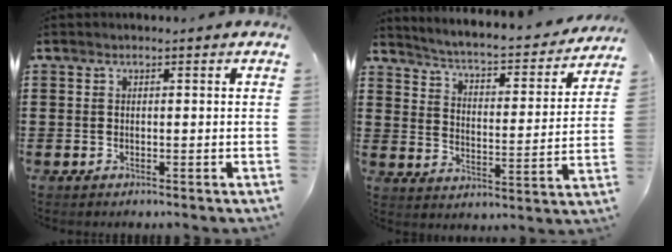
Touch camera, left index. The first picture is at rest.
{"total": 3.3, "force": [3.0, -0.2, 1.3], "torque": [-0.045, -0.033, 0.039]}